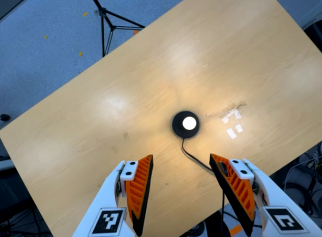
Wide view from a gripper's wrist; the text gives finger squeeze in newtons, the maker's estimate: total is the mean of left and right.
{"total": 0.0}